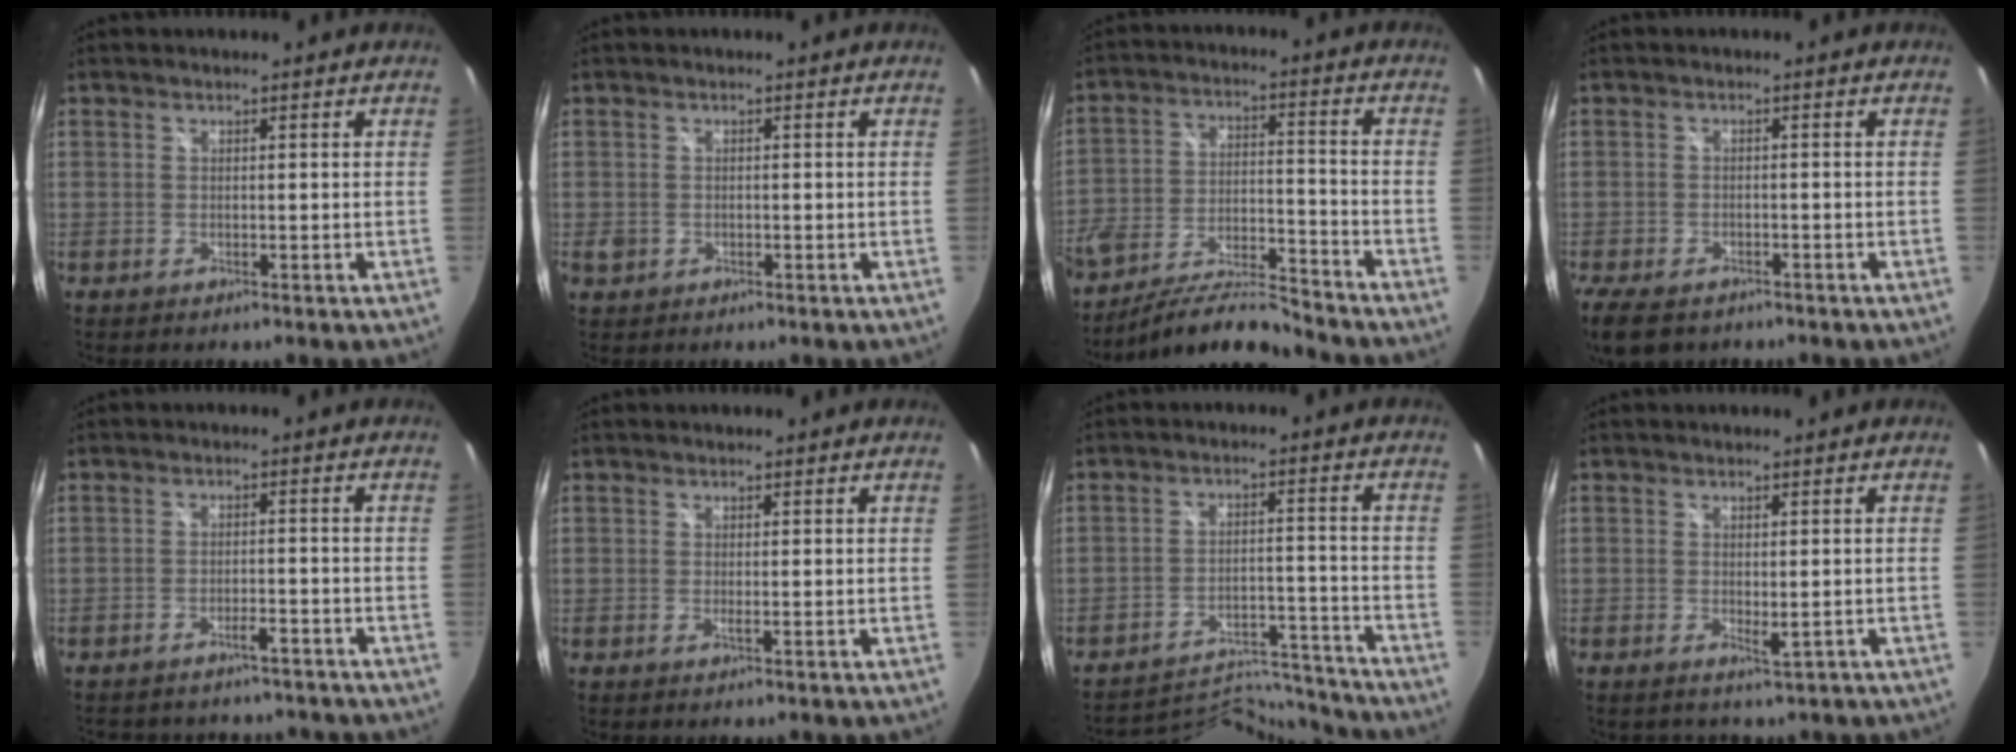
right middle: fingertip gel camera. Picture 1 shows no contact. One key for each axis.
{"total": 2.1, "fx": -0.6, "fy": 1.8, "fz": 0.8, "tx": -0.016, "ty": -0.001, "tz": -0.011}
{"total": 12.0, "fx": -10.7, "fy": 2.1, "fz": 5.1, "tx": -0.104, "ty": -0.011, "tz": -0.188}
{"total": 8.0, "fx": -5.6, "fy": 4.2, "fz": 3.9, "tx": -0.099, "ty": -0.026, "tz": -0.100}
{"total": 8.8, "fx": -7.7, "fy": 3.2, "fz": 2.9, "tx": -0.069, "ty": -0.003, "tz": -0.099}
{"total": 0.5, "fx": 0.1, "fy": -0.2, "fz": 0.5, "tx": -0.009, "ty": -0.001, "tz": 0.000}
{"total": 13.5, "fx": -13.5, "fy": 0.8, "fz": 0.9, "tx": -0.034, "ty": 0.018, "tz": -0.198}
{"total": 1.0, "fx": -0.4, "fy": 0.7, "fz": 0.7, "tx": -0.008, "ty": -0.003, "tz": -0.005}